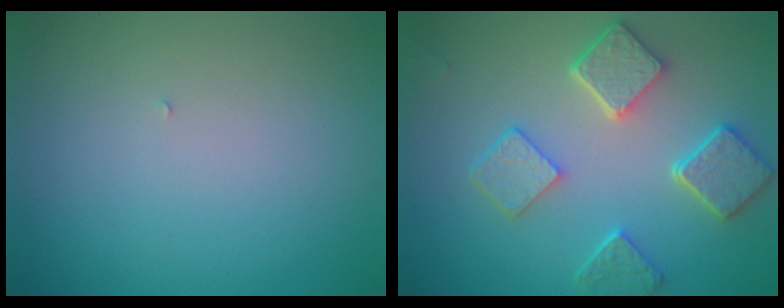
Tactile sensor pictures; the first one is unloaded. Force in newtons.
{"total": 5.5, "press": 4.4, "slide": 3.2}